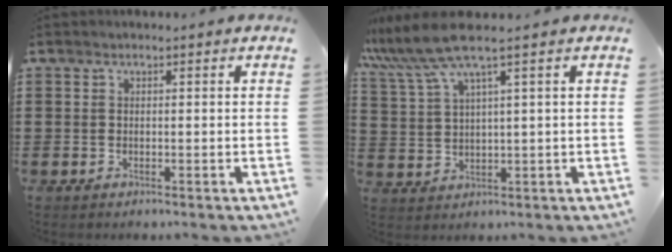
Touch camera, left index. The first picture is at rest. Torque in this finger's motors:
{"motor_torque": [2.14, 0.00, 0.77, 0.21]}